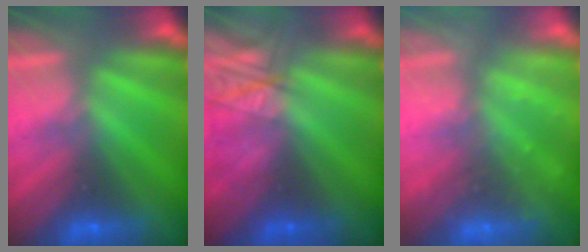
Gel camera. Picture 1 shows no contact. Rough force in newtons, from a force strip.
{"total": 2.3}
{"total": 2.3}